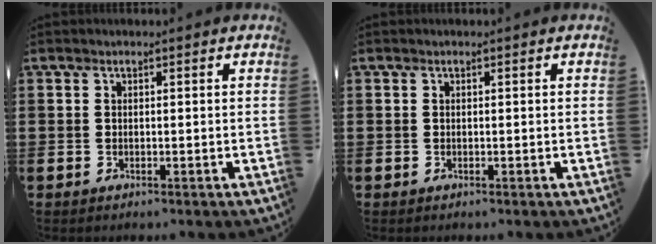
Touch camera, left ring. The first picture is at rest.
{"total": 0.0}